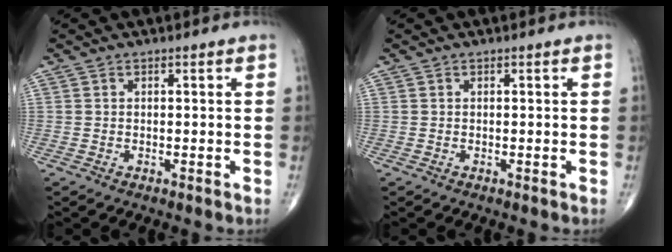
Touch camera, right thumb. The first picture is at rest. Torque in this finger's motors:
{"motor_torque": [0.00, 0.00, 0.03, 0.04, 0.02]}